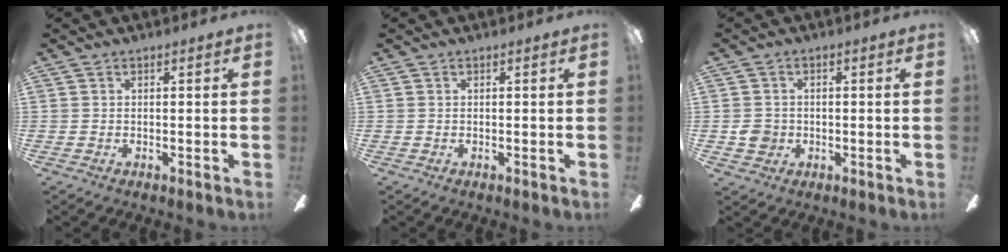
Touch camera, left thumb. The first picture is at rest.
{"total": 0.0}
{"total": 4.2, "force": [-0.6, 3.9, 1.5], "torque": [-0.027, 0.003, -0.010]}